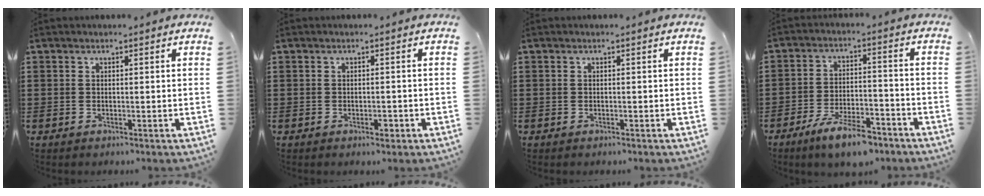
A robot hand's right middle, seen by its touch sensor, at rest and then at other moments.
{"total": 1.1, "force": [-0.6, 0.5, 0.7], "torque": [-0.015, -0.002, -0.012]}
{"total": 0.0}
{"total": 8.0, "force": [-6.5, 1.9, 4.4], "torque": [-0.090, 0.004, -0.121]}